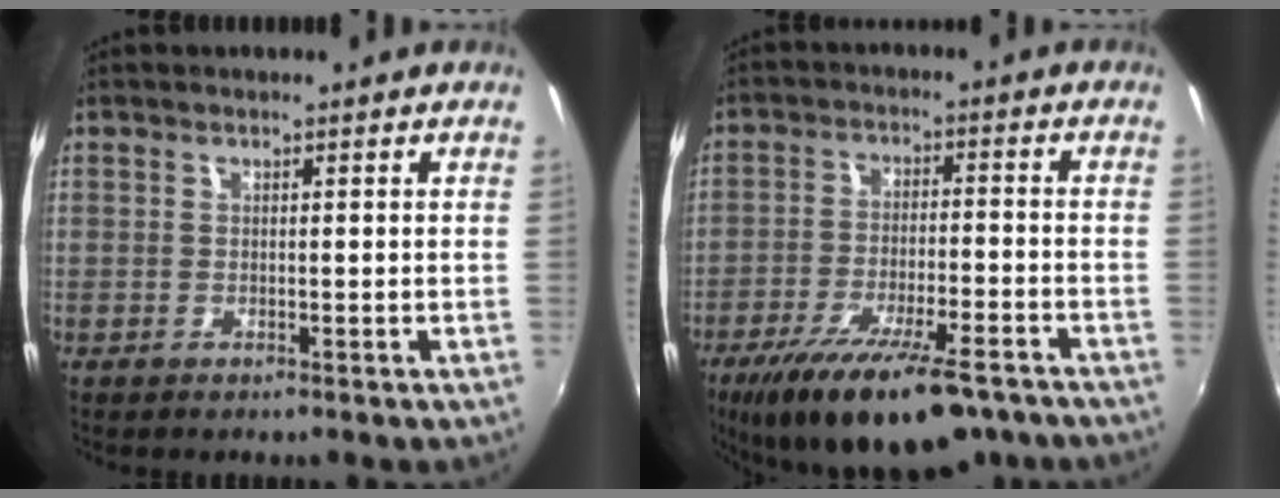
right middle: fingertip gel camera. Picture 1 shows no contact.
{"total": 18.9, "force": [-13.6, 5.7, 11.9], "torque": [-0.218, -0.040, -0.205]}